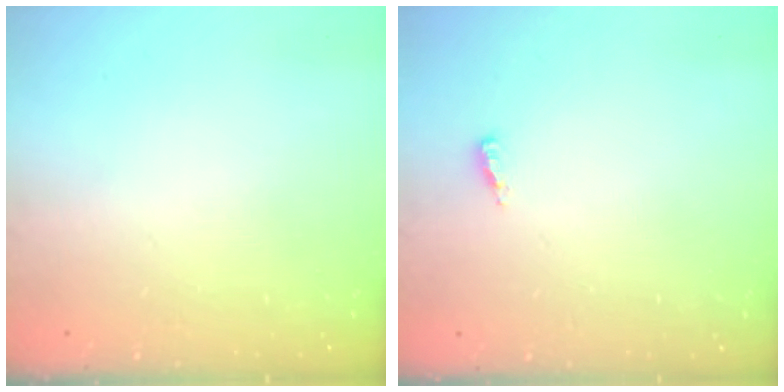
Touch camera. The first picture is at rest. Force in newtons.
{"total": 2.7, "press": 2.5, "slide": 1.0}